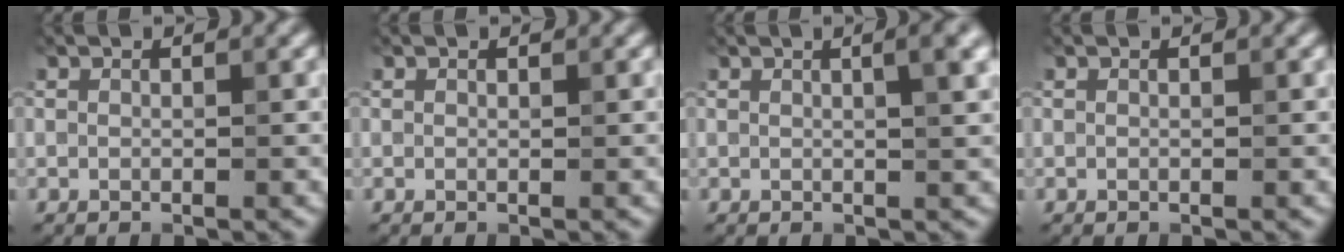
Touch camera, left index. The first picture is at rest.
{"total": 0.0}
{"total": 3.7, "force": [1.2, 1.2, 3.3], "torque": [-0.027, 0.012, 0.005]}
{"total": 0.0}